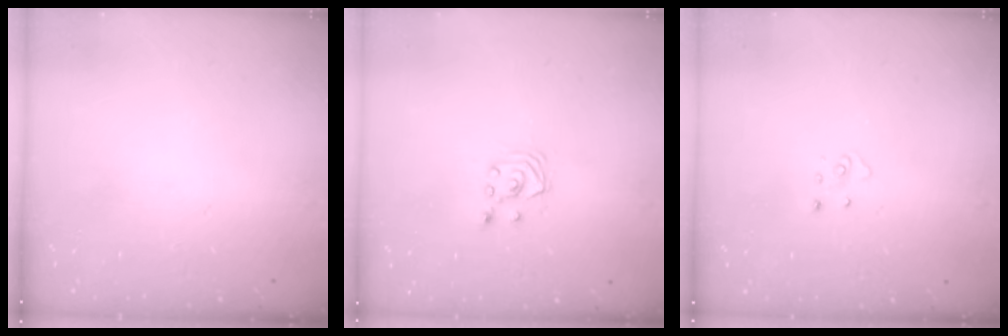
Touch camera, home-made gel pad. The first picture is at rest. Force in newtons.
{"total": 2.9, "press": 2.8, "slide": 0.3}
{"total": 3.7, "press": 3.7, "slide": 0.3}